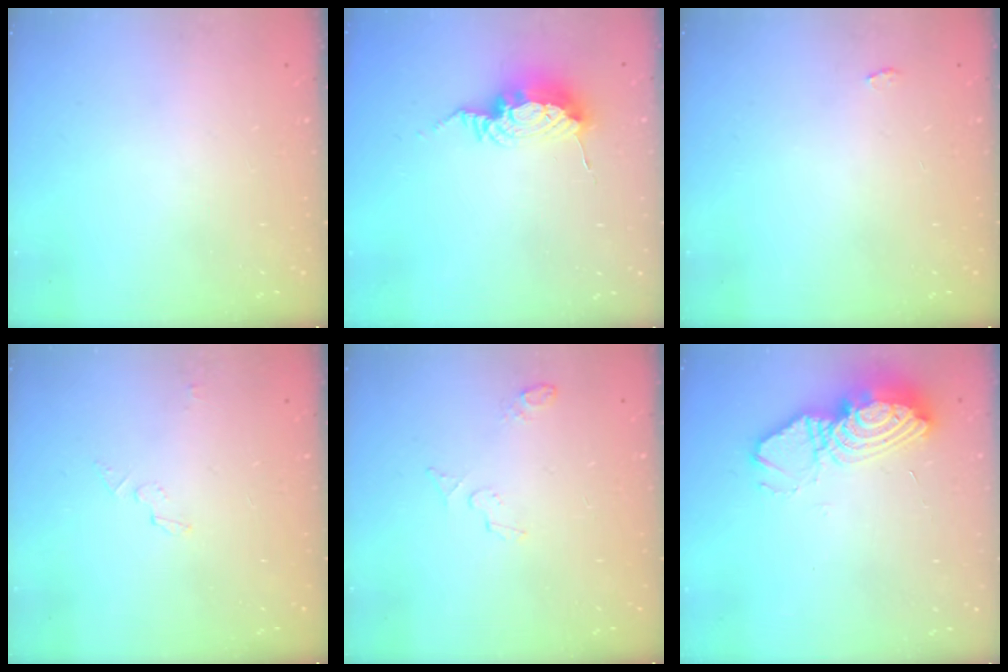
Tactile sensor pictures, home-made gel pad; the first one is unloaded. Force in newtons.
{"total": 9.2, "press": 9.1, "slide": 0.8}
{"total": 2.2, "press": 2.1, "slide": 0.3}
{"total": 2.9, "press": 2.9, "slide": 0.2}
{"total": 4.7, "press": 4.6, "slide": 1.2}
{"total": 13.0, "press": 13.0, "slide": 1.1}